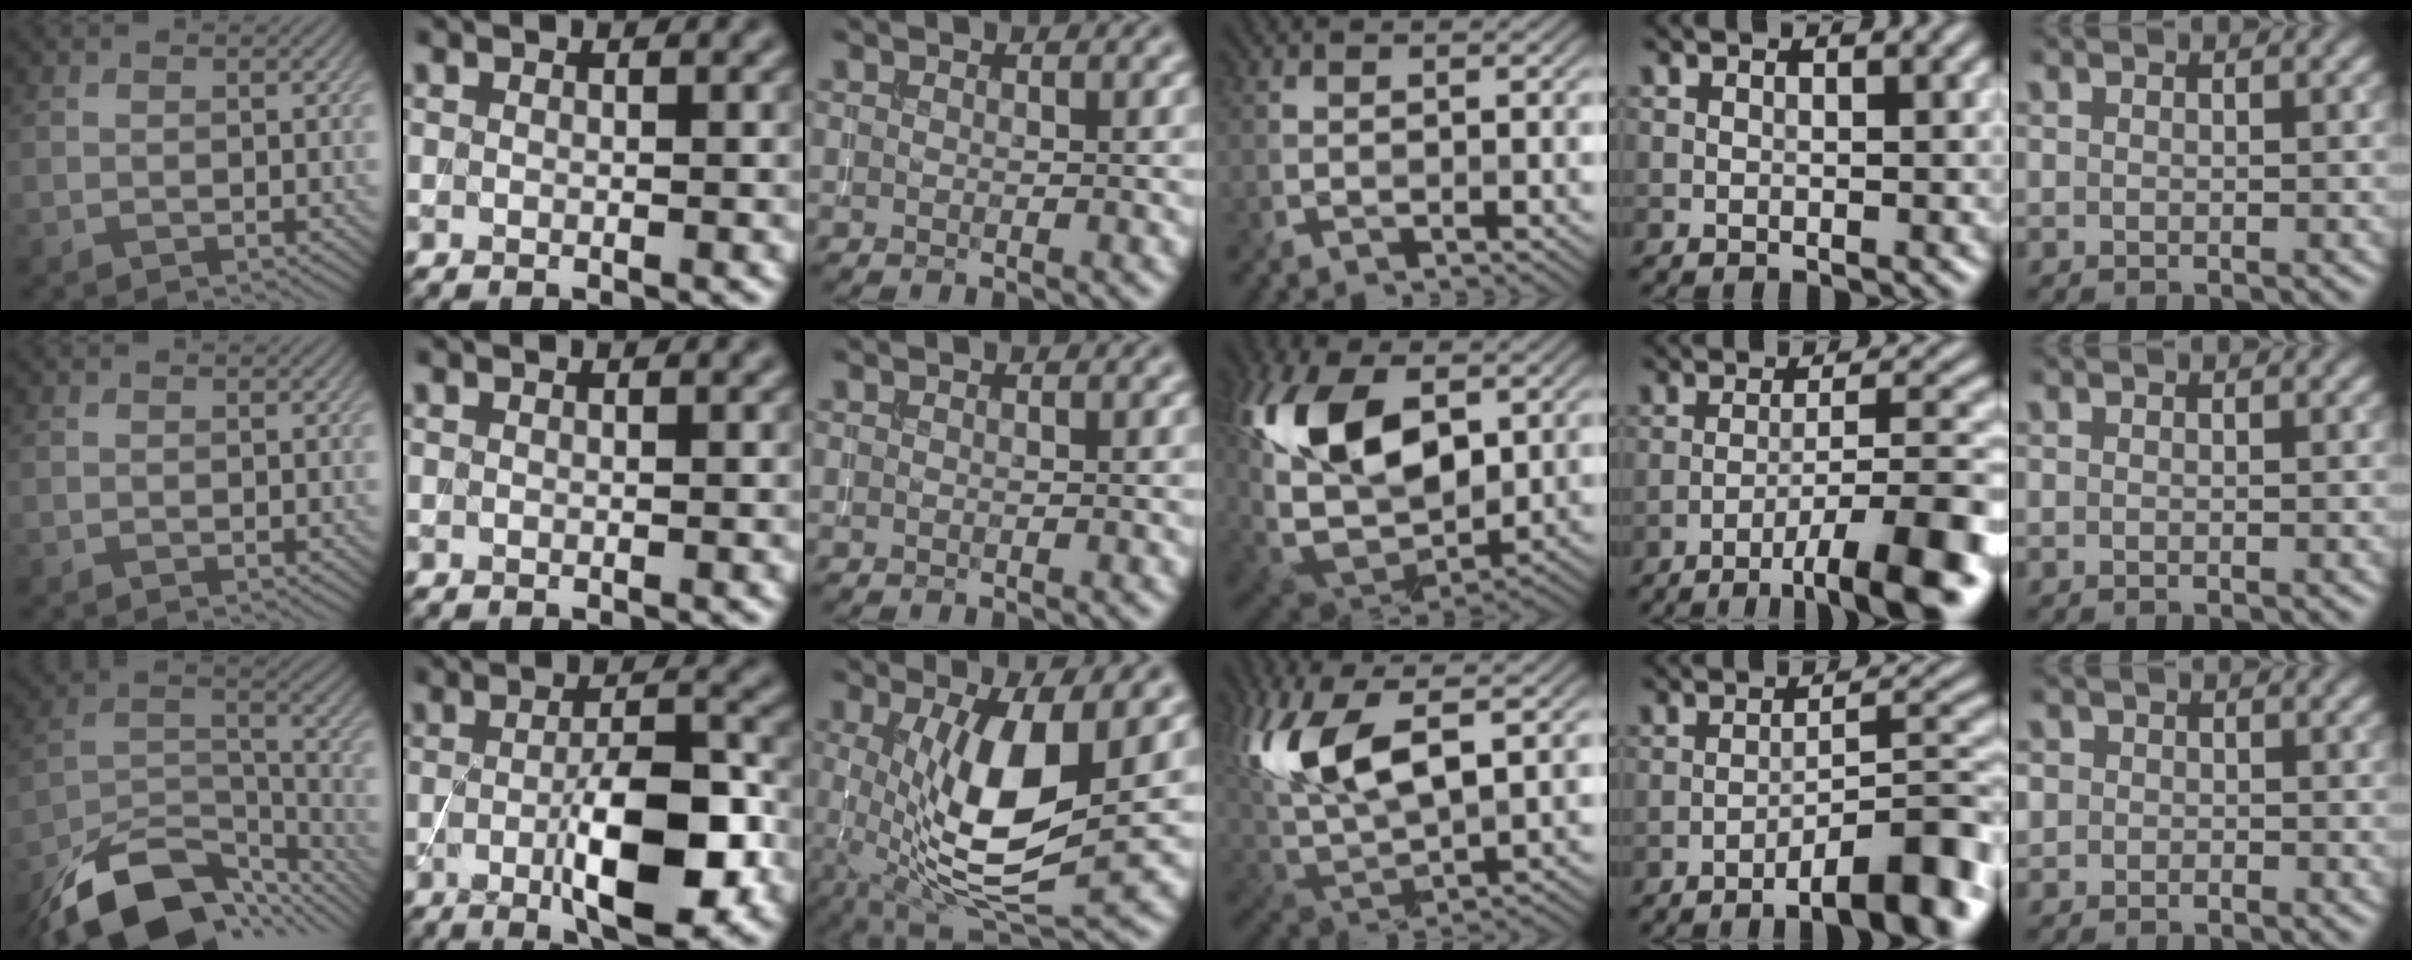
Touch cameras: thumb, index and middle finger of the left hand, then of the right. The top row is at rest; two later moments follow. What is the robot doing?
{"motion": "extract", "object": "backpack"}